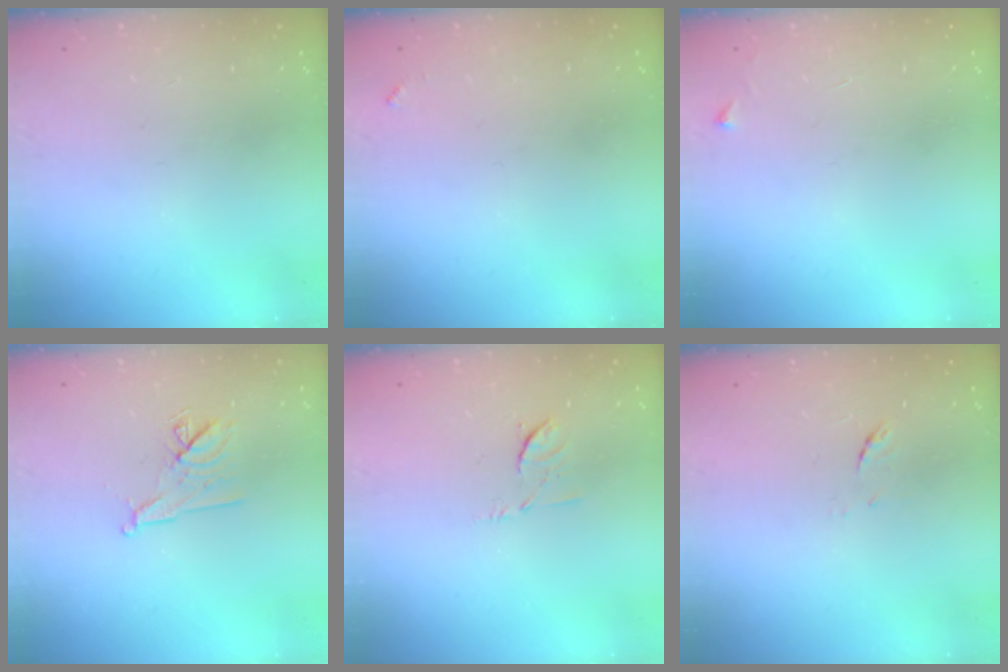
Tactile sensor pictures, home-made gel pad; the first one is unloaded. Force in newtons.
{"total": 3.5, "press": 3.5, "slide": 0.2}
{"total": 2.6, "press": 2.6, "slide": 0.3}
{"total": 8.9, "press": 8.9, "slide": 1.1}
{"total": 6.6, "press": 6.5, "slide": 1.1}
{"total": 4.8, "press": 4.6, "slide": 1.3}